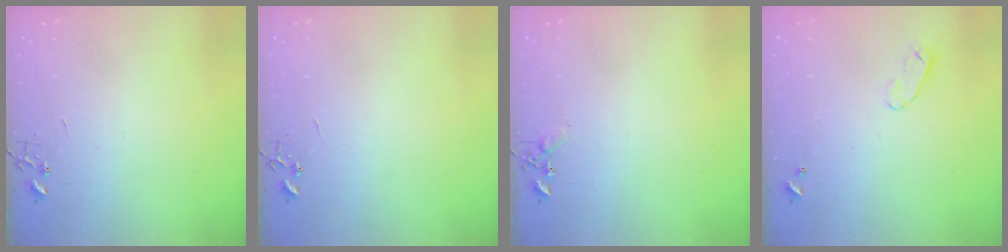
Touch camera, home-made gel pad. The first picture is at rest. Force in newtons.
{"total": 0.0}
{"total": 4.7, "press": 4.6, "slide": 0.6}
{"total": 4.1, "press": 4.0, "slide": 0.4}